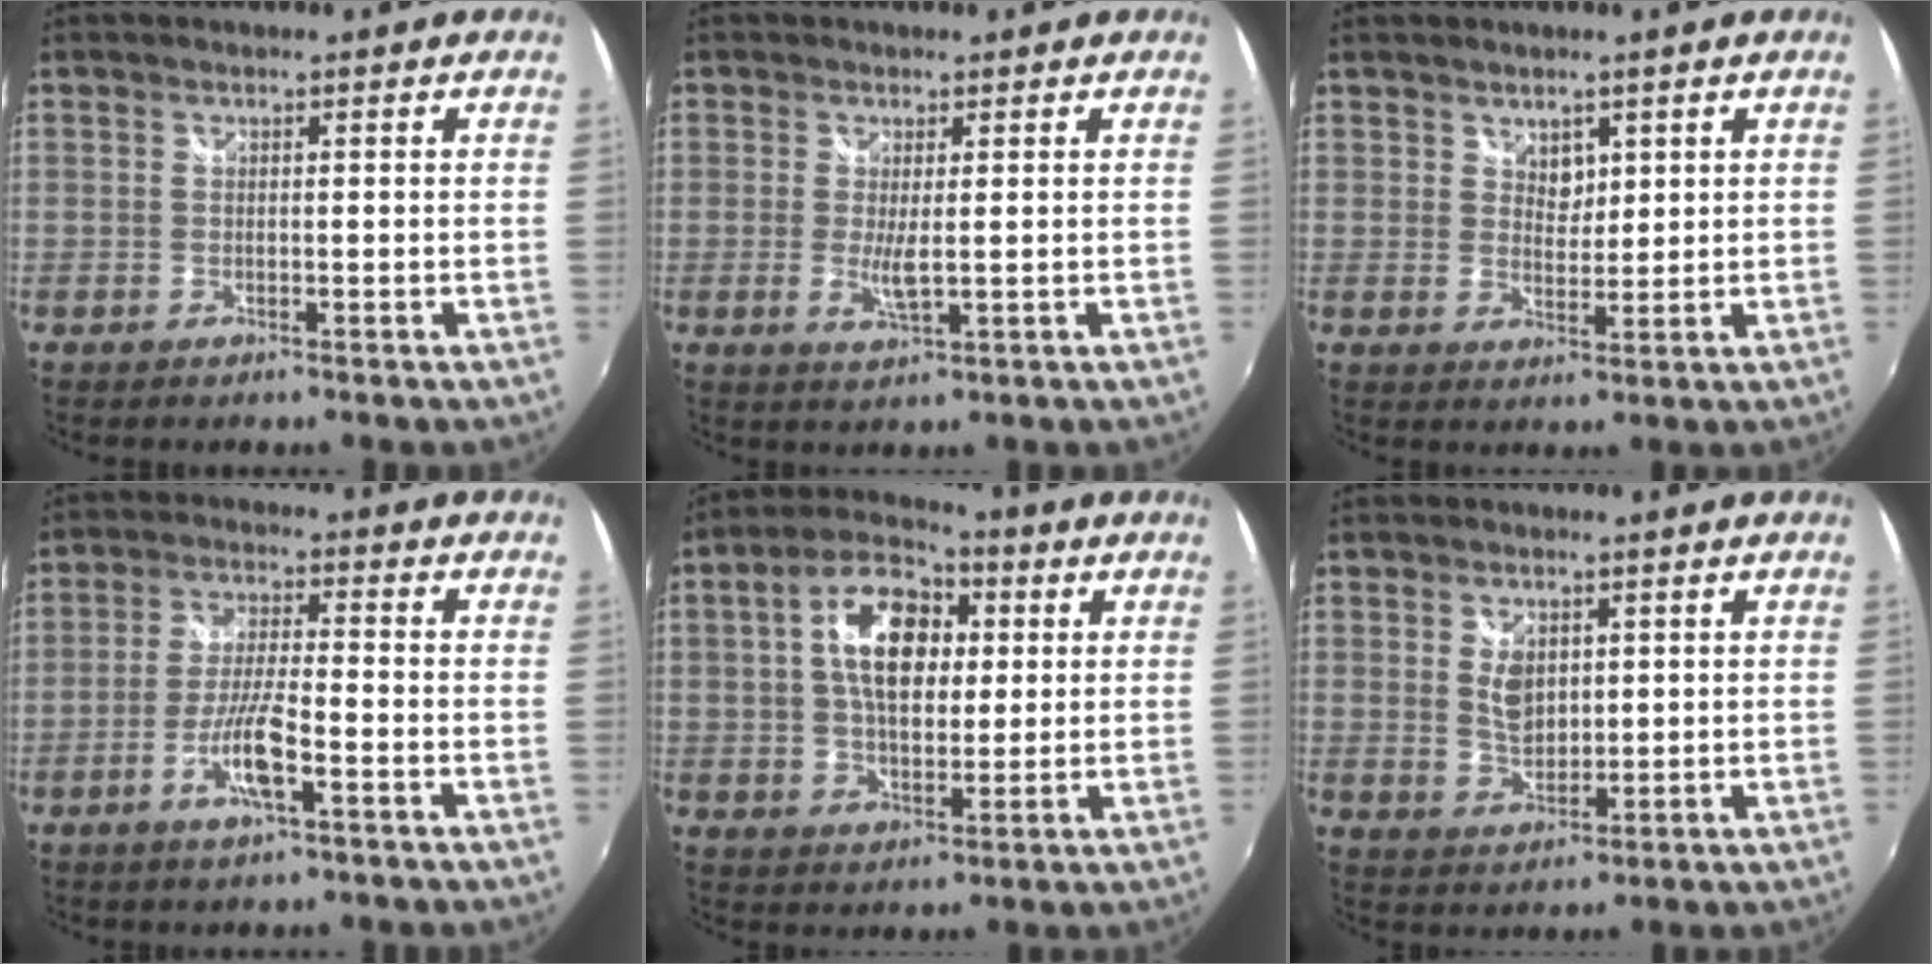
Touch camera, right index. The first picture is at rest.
{"total": 3.3, "force": [0.0, 0.6, 3.2], "torque": [-0.061, -0.011, -0.001]}
{"total": 3.1, "force": [1.9, 2.1, 1.2], "torque": [-0.012, -0.001, 0.033]}
{"total": 7.5, "force": [-3.6, 1.0, 6.6], "torque": [-0.134, -0.004, -0.068]}
{"total": 12.8, "force": [2.8, 7.3, 10.2], "torque": [-0.182, 0.030, 0.046]}
{"total": 5.2, "force": [1.3, 3.4, 3.7], "torque": [-0.063, -0.001, 0.027]}